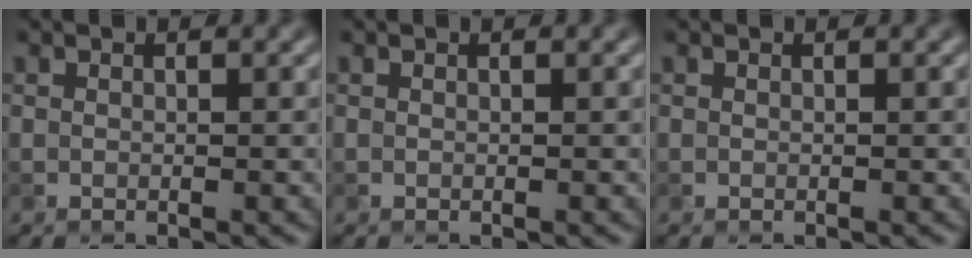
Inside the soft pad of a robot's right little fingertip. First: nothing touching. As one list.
[{"total": 0.0}, {"total": 0.0}]